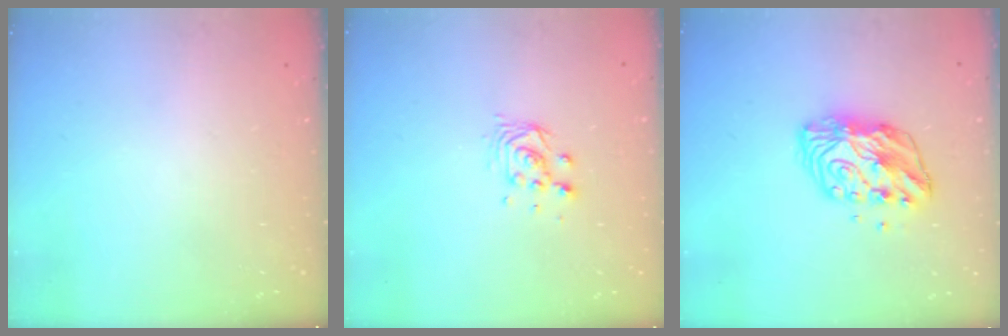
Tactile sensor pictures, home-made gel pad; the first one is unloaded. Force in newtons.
{"total": 5.0, "press": 5.0, "slide": 0.1}
{"total": 11.2, "press": 11.2, "slide": 0.9}